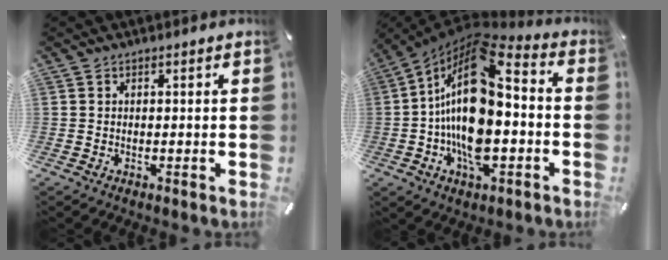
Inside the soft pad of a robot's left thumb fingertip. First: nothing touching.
{"total": 19.9, "force": [-1.6, 11.0, 16.5], "torque": [-0.309, -0.008, -0.025]}